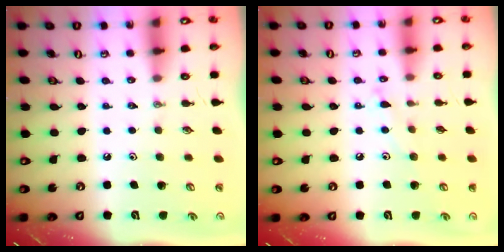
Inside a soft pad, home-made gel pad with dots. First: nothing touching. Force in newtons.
{"total": 7.0, "press": 7.0, "slide": 0.3}